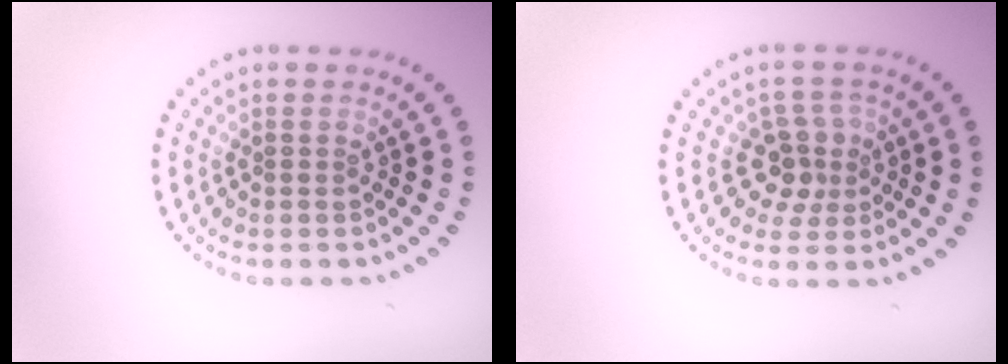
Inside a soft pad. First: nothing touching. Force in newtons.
{"total": 2.8, "press": 2.4, "slide": 1.4}